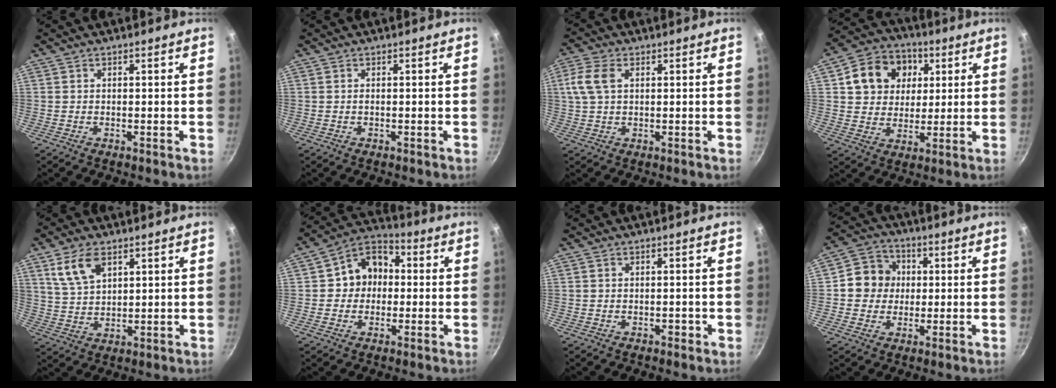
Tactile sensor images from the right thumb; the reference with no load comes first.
{"total": 0.0}
{"total": 6.1, "force": [1.6, 3.7, 4.6], "torque": [-0.100, 0.012, 0.029]}
{"total": 13.4, "force": [4.0, 11.2, 6.2], "torque": [-0.083, 0.010, 0.060]}
{"total": 8.2, "force": [4.3, 4.5, 5.3], "torque": [-0.091, -0.013, 0.090]}
{"total": 9.7, "force": [0.1, 8.3, 5.0], "torque": [-0.037, 0.027, -0.018]}
{"total": 0.8, "force": [-0.4, 0.6, 0.4], "torque": [-0.001, 0.007, -0.004]}
{"total": 8.5, "force": [0.6, 7.9, 3.1], "torque": [-0.014, 0.014, -0.008]}